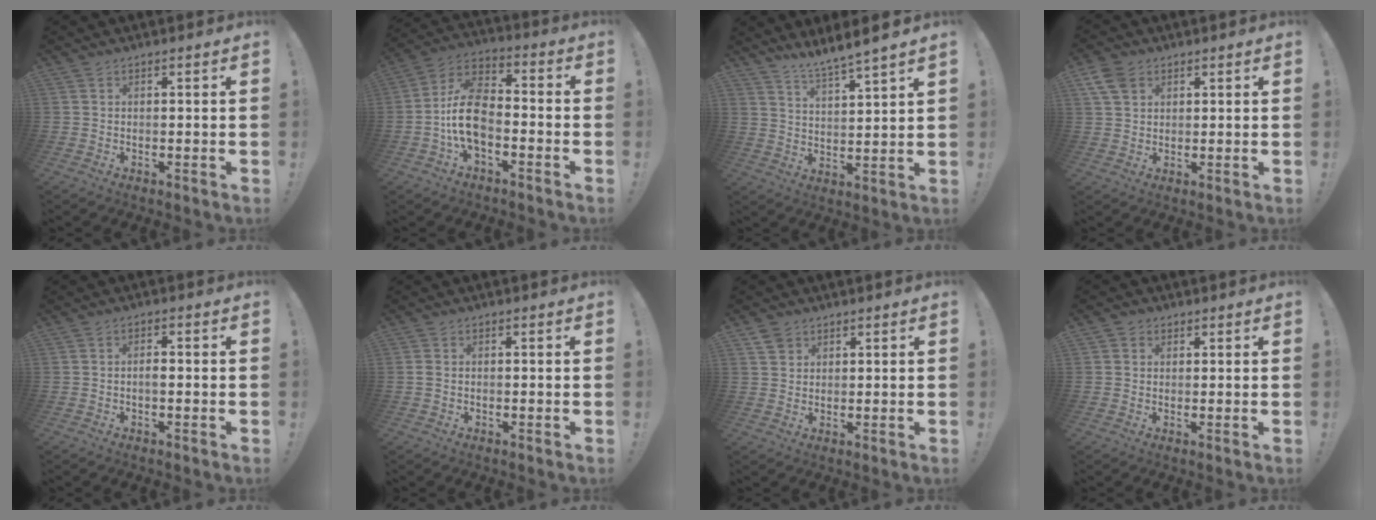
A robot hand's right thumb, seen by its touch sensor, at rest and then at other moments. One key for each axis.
{"total": 13.6, "fx": -4.4, "fy": 7.9, "fz": 10.1, "tx": -0.201, "ty": 0.036, "tz": -0.074}
{"total": 6.8, "fx": 6.3, "fy": -0.8, "fz": 2.4, "tx": -0.053, "ty": -0.050, "tz": 0.109}
{"total": 7.0, "fx": 3.4, "fy": 5.1, "fz": 3.4, "tx": -0.066, "ty": -0.004, "tz": 0.070}
{"total": 2.4, "fx": -0.9, "fy": 0.7, "fz": 2.1, "tx": -0.042, "ty": 0.010, "tz": -0.016}
{"total": 1.0, "fx": 0.0, "fy": 0.7, "fz": 0.7, "tx": -0.015, "ty": 0.003, "tz": 0.000}
{"total": 3.1, "fx": 2.0, "fy": 2.2, "fz": 0.6, "tx": -0.002, "ty": -0.009, "tz": 0.036}
{"total": 1.8, "fx": 0.4, "fy": 1.7, "fz": 0.5, "tx": -0.006, "ty": 0.002, "tz": 0.007}